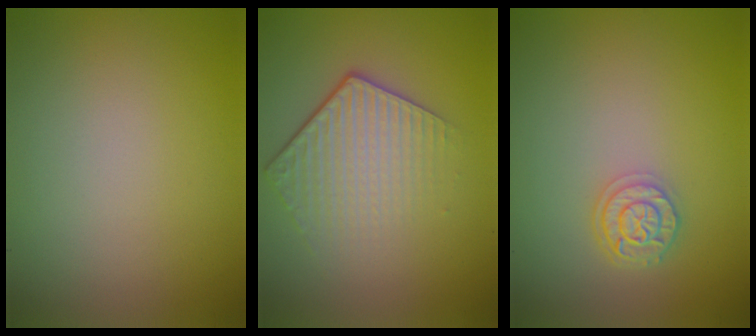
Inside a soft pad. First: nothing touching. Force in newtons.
{"total": 4.4, "press": 3.1, "slide": 3.1}
{"total": 2.3, "press": 1.9, "slide": 1.3}